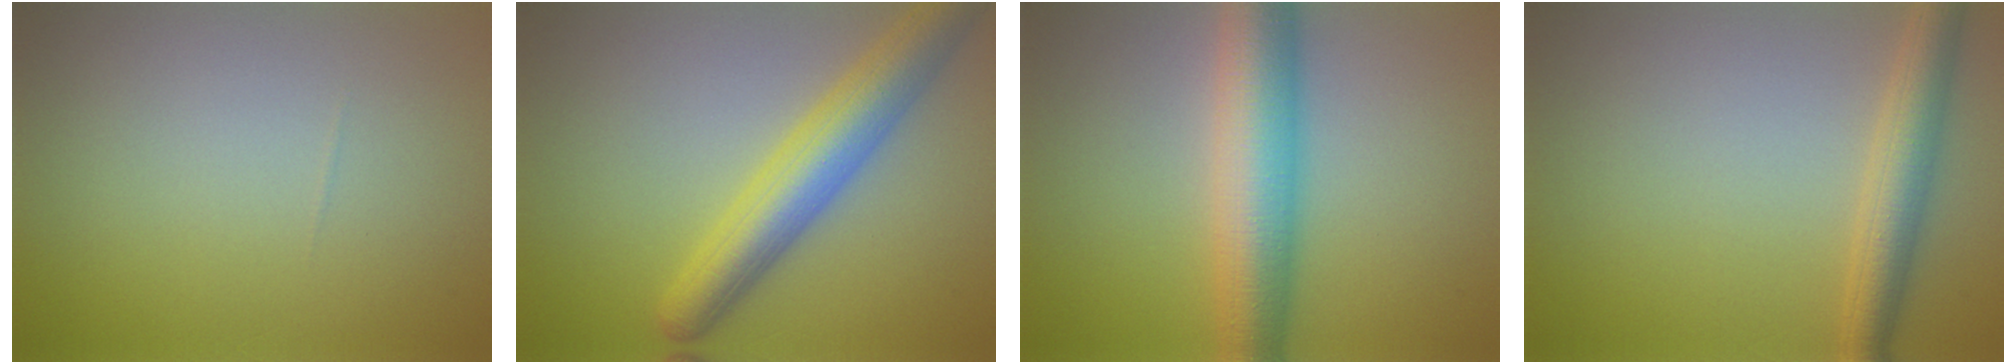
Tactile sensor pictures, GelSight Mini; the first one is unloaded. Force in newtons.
{"total": 6.6, "press": 6.6, "slide": 0.2}
{"total": 7.7, "press": 7.7, "slide": 0.0}
{"total": 3.9, "press": 3.9, "slide": 0.1}